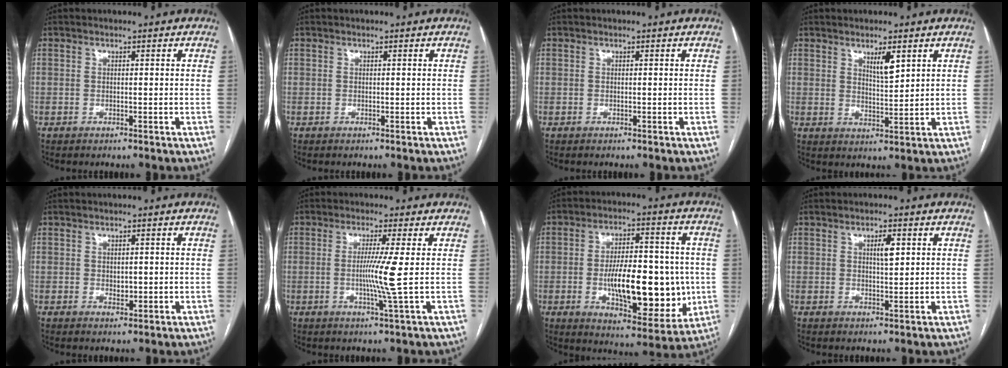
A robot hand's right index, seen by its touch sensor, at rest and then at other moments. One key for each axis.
{"total": 0.0}
{"total": 0.0}
{"total": 3.9, "fx": 2.2, "fy": 0.8, "fz": 3.1, "tx": -0.054, "ty": -0.005, "tz": 0.041}
{"total": 1.8, "fx": 0.0, "fy": 1.1, "fz": 1.5, "tx": -0.022, "ty": -0.003, "tz": 0.005}
{"total": 5.8, "fx": -0.2, "fy": -1.7, "fz": 5.5, "tx": -0.106, "ty": -0.016, "tz": -0.004}
{"total": 17.2, "fx": -2.1, "fy": 6.6, "fz": 15.7, "tx": -0.238, "ty": 0.003, "tz": -0.023}
{"total": 2.9, "fx": 1.0, "fy": 0.8, "fz": 2.6, "tx": -0.043, "ty": 0.001, "tz": 0.016}